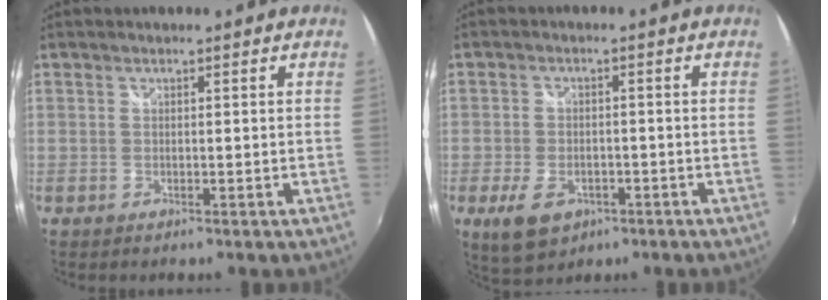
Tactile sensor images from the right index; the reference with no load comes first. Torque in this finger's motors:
{"motor_torque": [0.65, -0.39, 0.32, 0.07]}